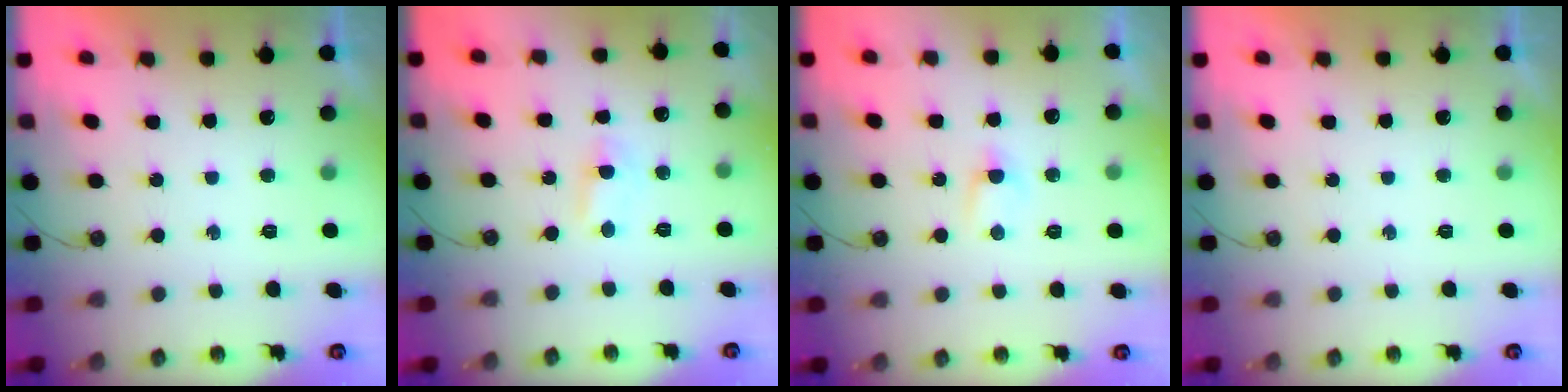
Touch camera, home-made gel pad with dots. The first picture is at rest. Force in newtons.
{"total": 1.0, "press": 0.9, "slide": 0.6}
{"total": 2.5, "press": 2.5, "slide": 0.4}
{"total": 0.0}